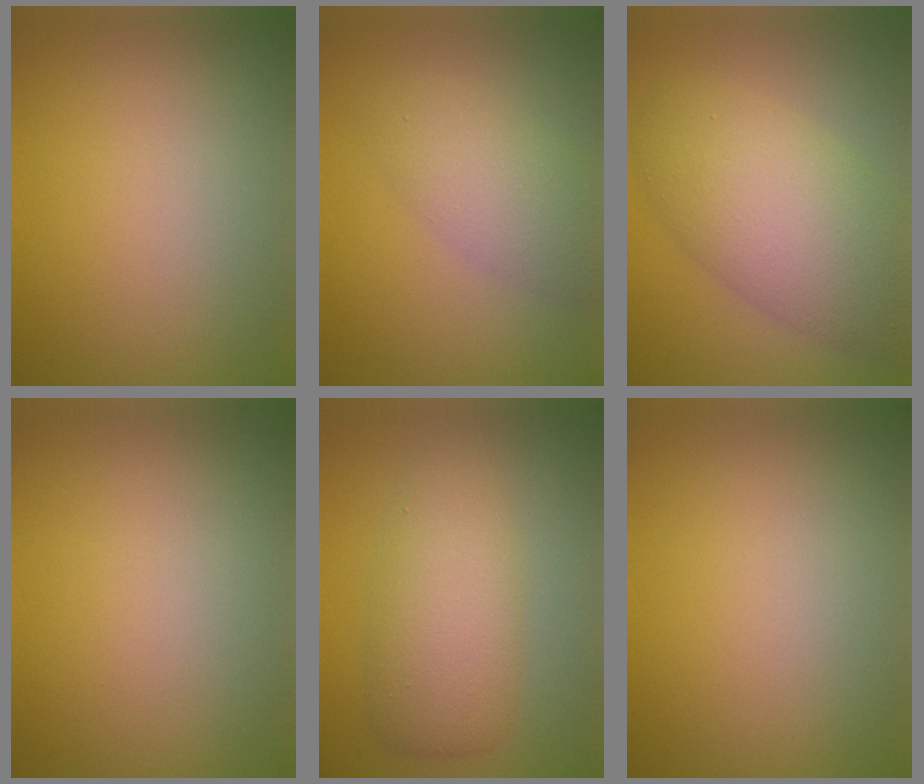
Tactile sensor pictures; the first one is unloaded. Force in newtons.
{"total": 4.0, "press": 4.0, "slide": 0.1}
{"total": 8.2, "press": 8.2, "slide": 0.3}
{"total": 0.0}
{"total": 5.2, "press": 5.2, "slide": 0.0}
{"total": 0.0}